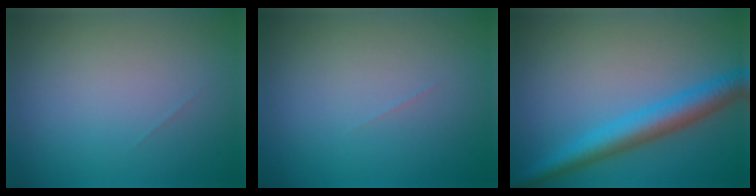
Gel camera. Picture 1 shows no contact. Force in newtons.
{"total": 0.0}
{"total": 4.8, "press": 4.8, "slide": 0.2}